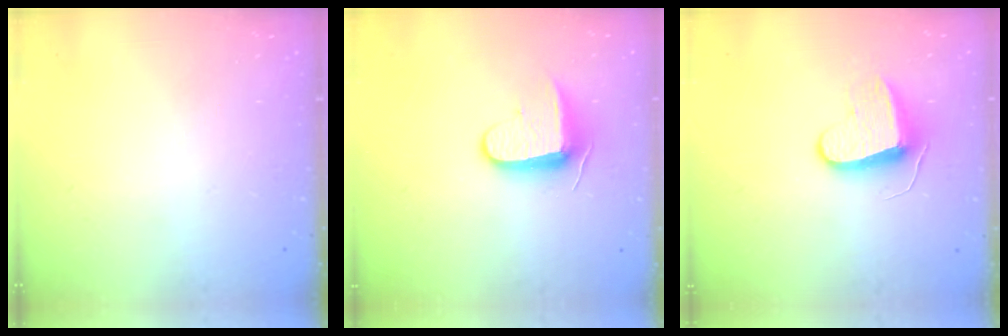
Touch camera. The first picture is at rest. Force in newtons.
{"total": 8.9, "press": 8.9, "slide": 0.9}
{"total": 8.8, "press": 8.8, "slide": 0.2}